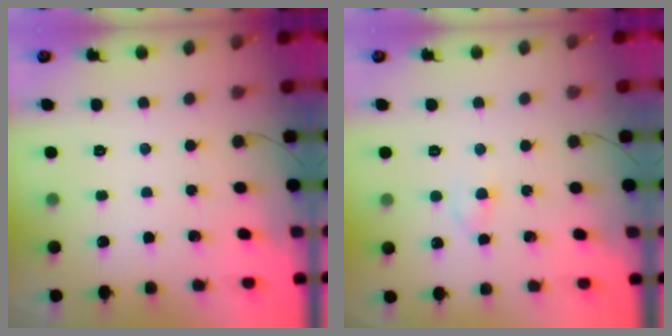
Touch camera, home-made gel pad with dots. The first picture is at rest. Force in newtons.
{"total": 2.3, "press": 2.0, "slide": 1.1}